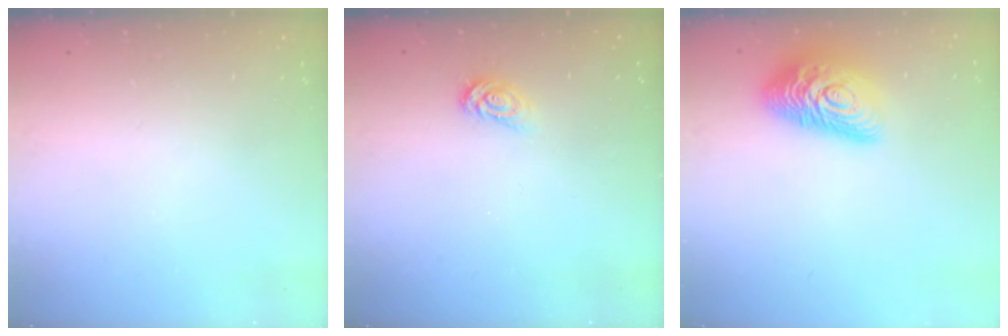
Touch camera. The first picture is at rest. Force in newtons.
{"total": 3.0, "press": 2.9, "slide": 0.3}
{"total": 16.3, "press": 16.2, "slide": 0.8}